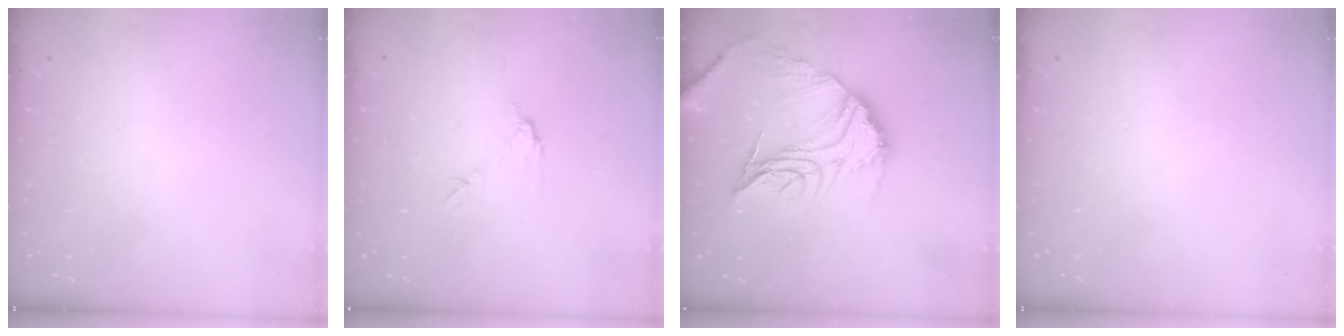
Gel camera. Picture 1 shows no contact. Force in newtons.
{"total": 5.3, "press": 5.3, "slide": 0.3}
{"total": 19.2, "press": 19.1, "slide": 2.0}
{"total": 0.0}